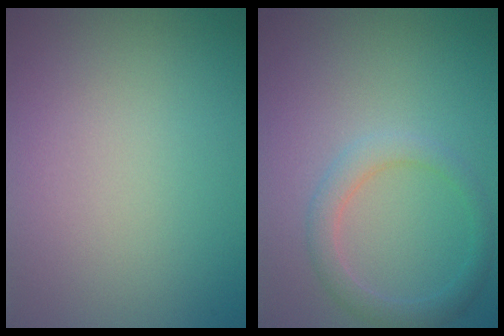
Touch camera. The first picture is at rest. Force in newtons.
{"total": 2.3, "press": 2.3, "slide": 0.1}